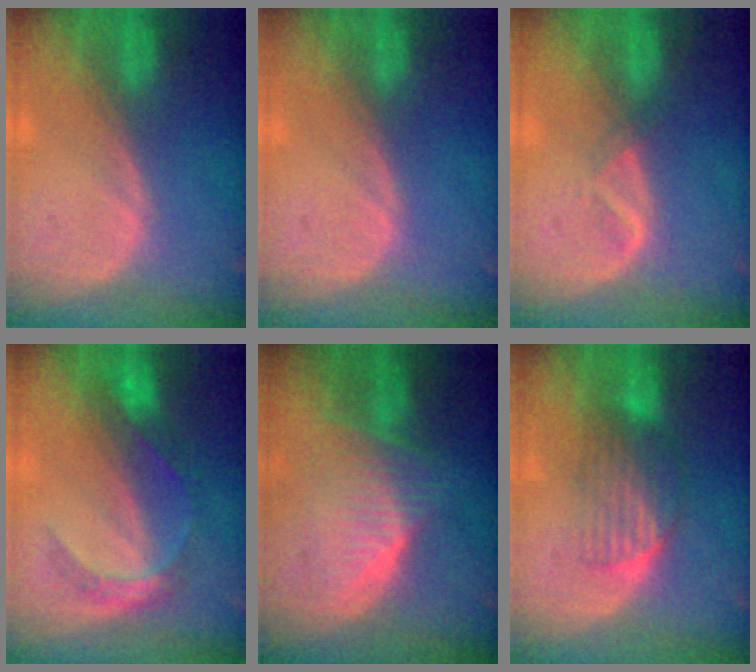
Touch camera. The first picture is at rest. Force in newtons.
{"total": 0.0}
{"total": 1.6, "press": 1.5, "slide": 0.7}
{"total": 5.4, "press": 5.1, "slide": 1.7}
{"total": 6.9, "press": 6.3, "slide": 2.7}
{"total": 6.5, "press": 5.7, "slide": 3.2}